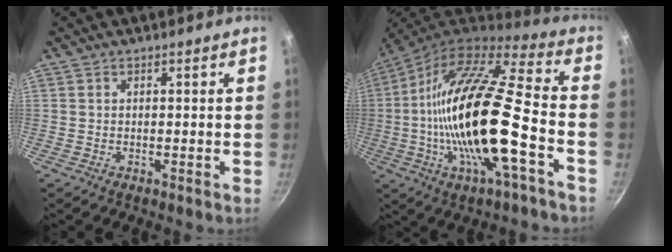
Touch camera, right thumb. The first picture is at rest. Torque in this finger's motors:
{"motor_torque": [0.01, 2.15, 2.77, 0.01, 0.91]}